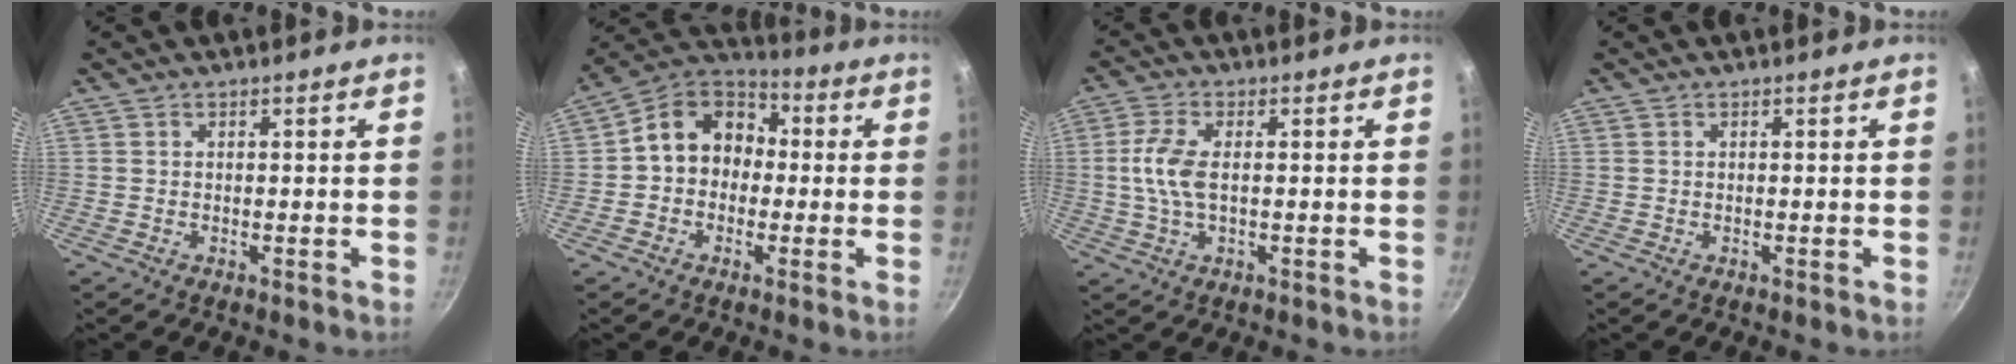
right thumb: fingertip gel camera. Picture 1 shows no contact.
{"total": 12.0, "force": [0.3, 9.9, 6.8], "torque": [-0.072, 0.039, -0.019]}
{"total": 6.6, "force": [0.2, 3.2, 5.8], "torque": [-0.130, 0.007, 0.001]}
{"total": 0.0}